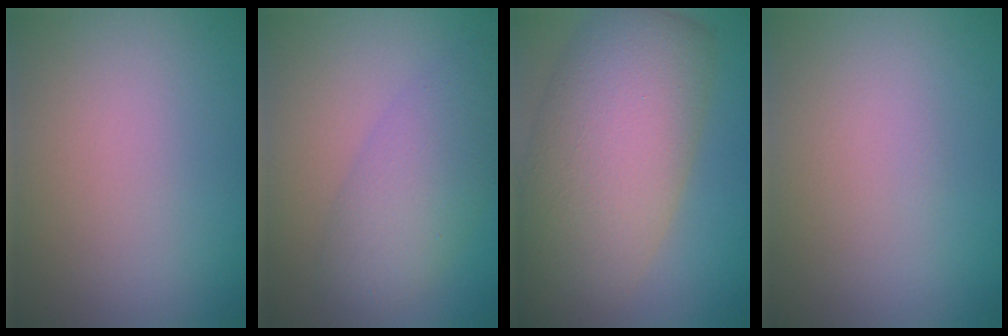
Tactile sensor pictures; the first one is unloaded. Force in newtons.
{"total": 4.9, "press": 4.9, "slide": 0.1}
{"total": 12.4, "press": 12.3, "slide": 0.8}
{"total": 0.0}